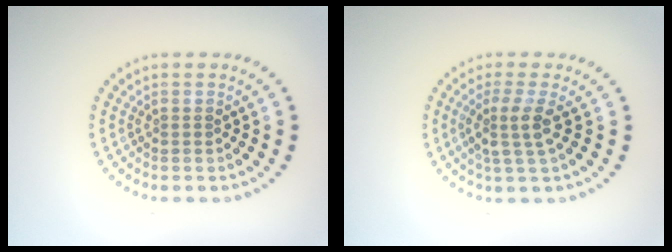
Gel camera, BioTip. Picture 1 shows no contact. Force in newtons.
{"total": 2.7, "press": 2.2, "slide": 1.6}